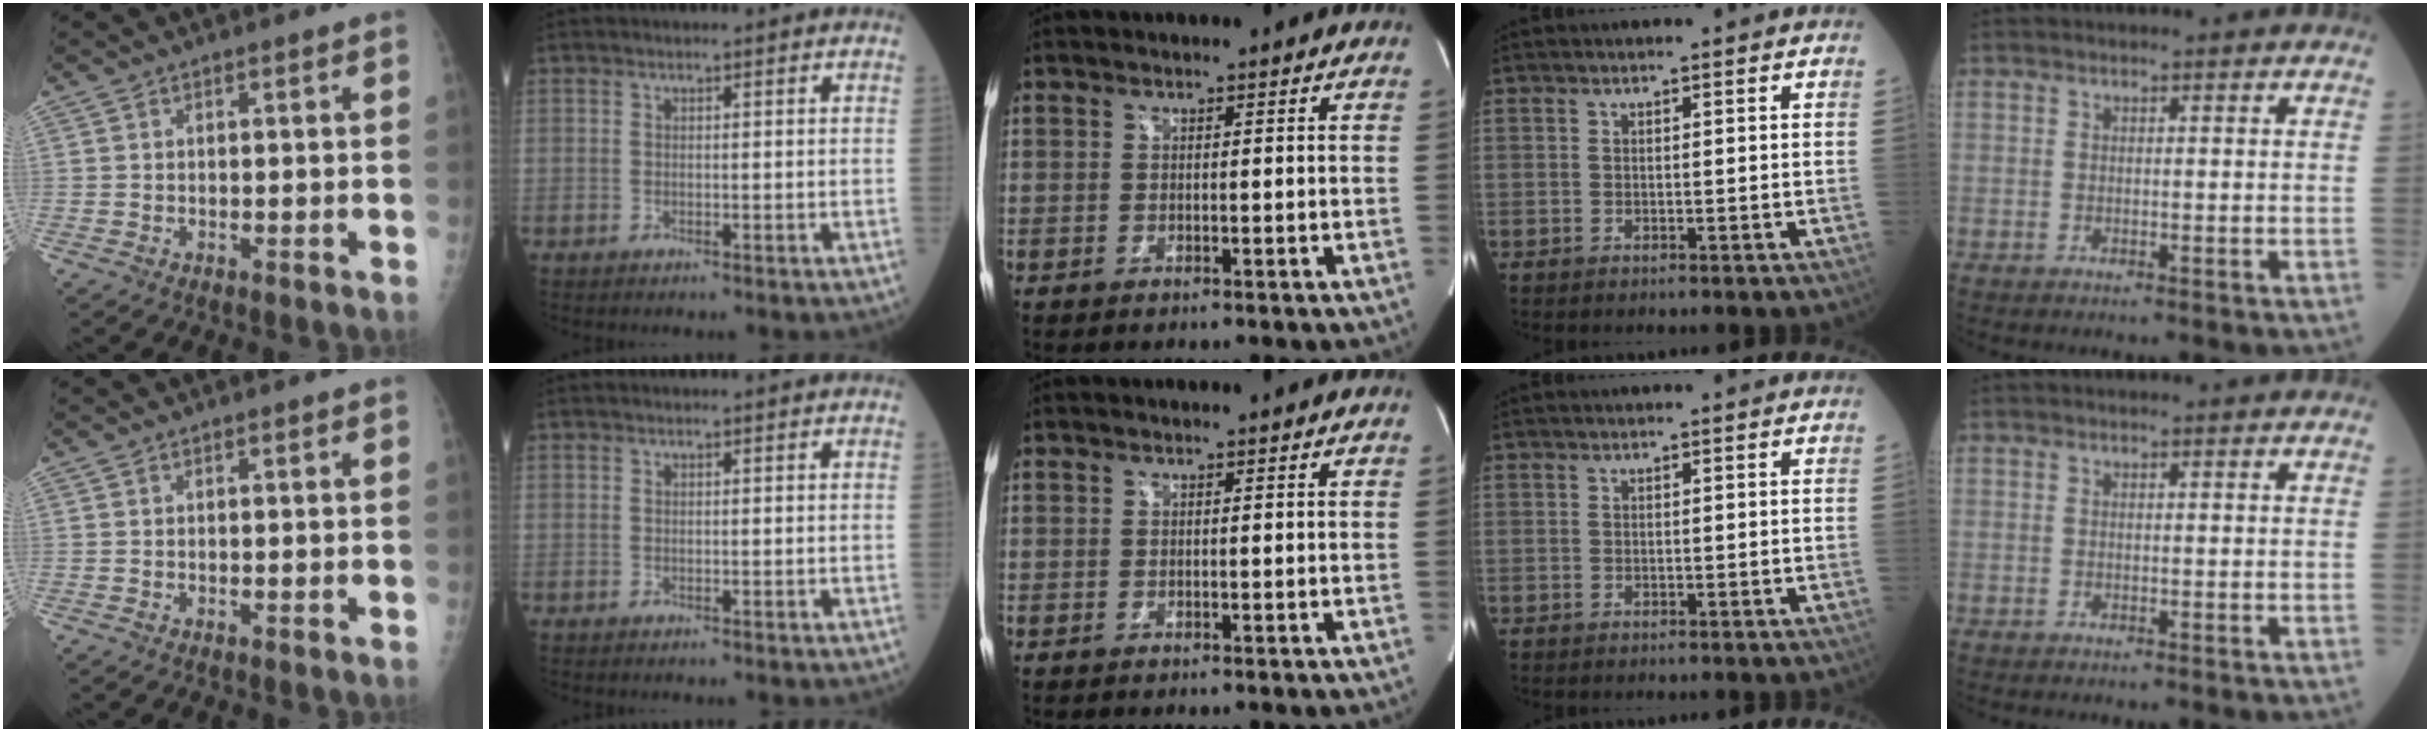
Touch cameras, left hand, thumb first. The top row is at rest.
{}